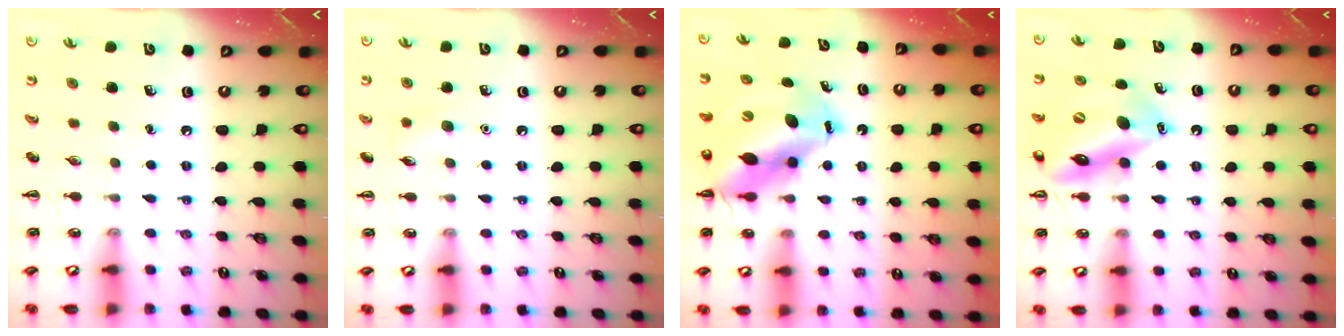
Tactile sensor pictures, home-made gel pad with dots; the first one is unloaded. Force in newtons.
{"total": 5.9, "press": 5.7, "slide": 1.4}
{"total": 12.4, "press": 11.9, "slide": 3.3}
{"total": 15.3, "press": 14.6, "slide": 4.3}